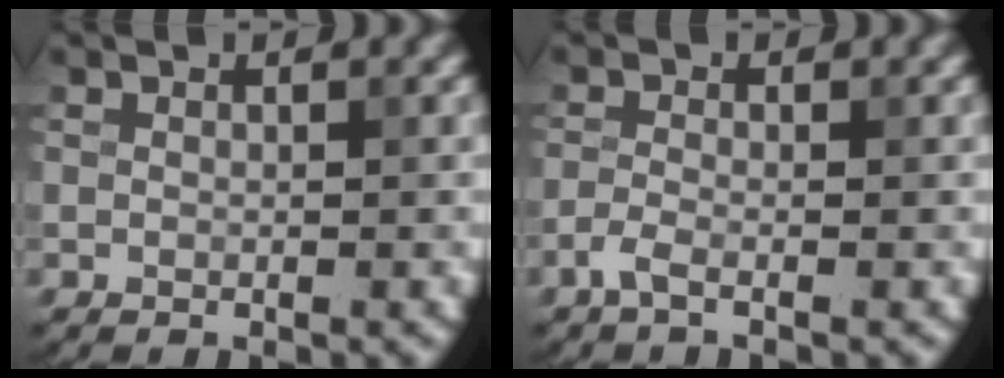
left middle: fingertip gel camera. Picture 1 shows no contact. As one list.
[{"total": 1.5, "force": [-1.0, 0.4, 1.1], "torque": [-0.027, 0.000, -0.026]}]